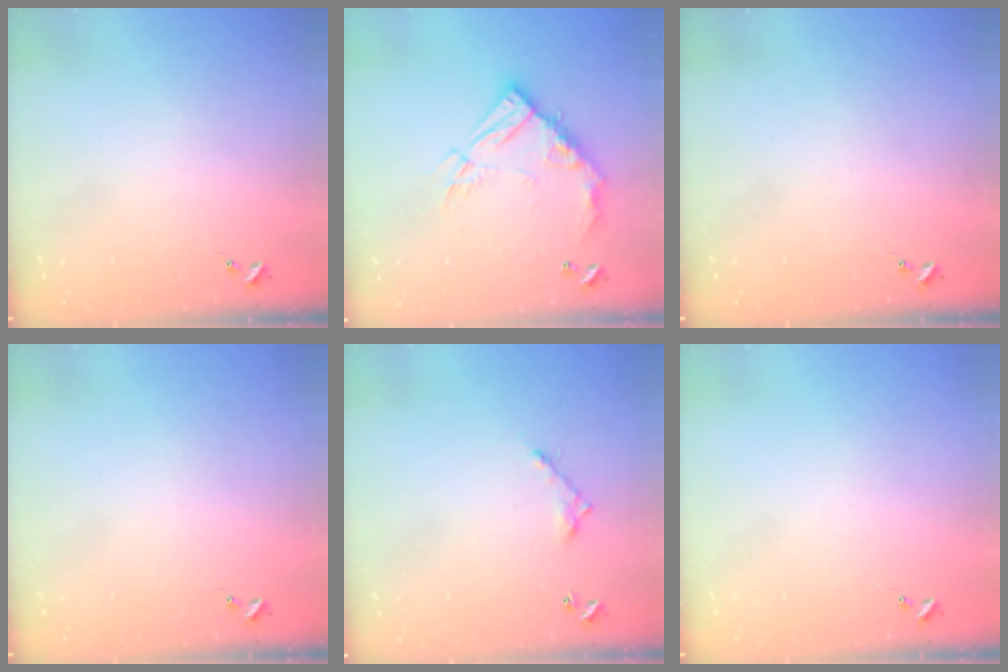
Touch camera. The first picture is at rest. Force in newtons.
{"total": 16.2, "press": 16.2, "slide": 1.4}
{"total": 0.0}
{"total": 0.0}
{"total": 6.2, "press": 6.2, "slide": 0.4}
{"total": 0.0}